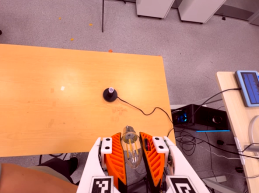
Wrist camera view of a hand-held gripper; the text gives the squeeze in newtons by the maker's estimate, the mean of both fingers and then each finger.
{"total": 18.0, "left": 19.3, "right": 16.8}